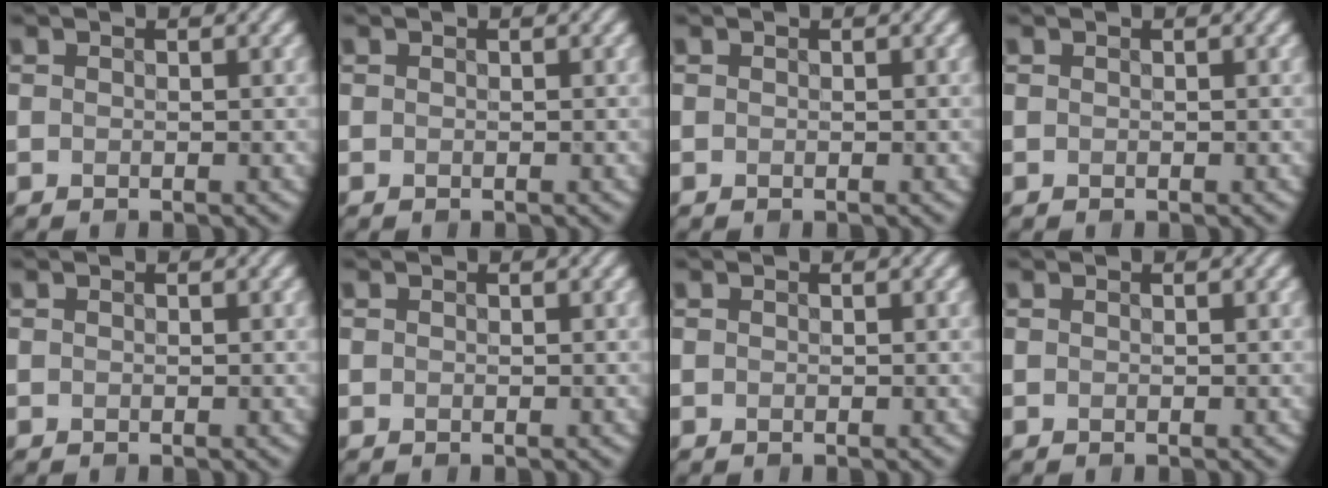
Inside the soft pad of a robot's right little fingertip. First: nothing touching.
{"total": 0.0}
{"total": 0.0}
{"total": 0.0}
{"total": 0.0}
{"total": 0.0}
{"total": 0.0}
{"total": 0.0}